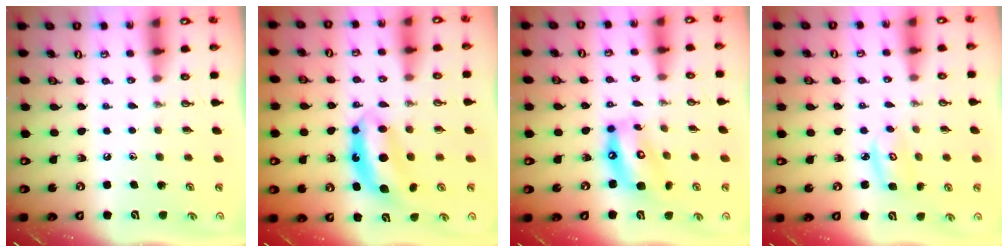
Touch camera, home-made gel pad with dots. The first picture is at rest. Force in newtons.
{"total": 7.5, "press": 7.5, "slide": 0.3}
{"total": 13.0, "press": 12.9, "slide": 1.4}
{"total": 3.7, "press": 3.7, "slide": 0.3}